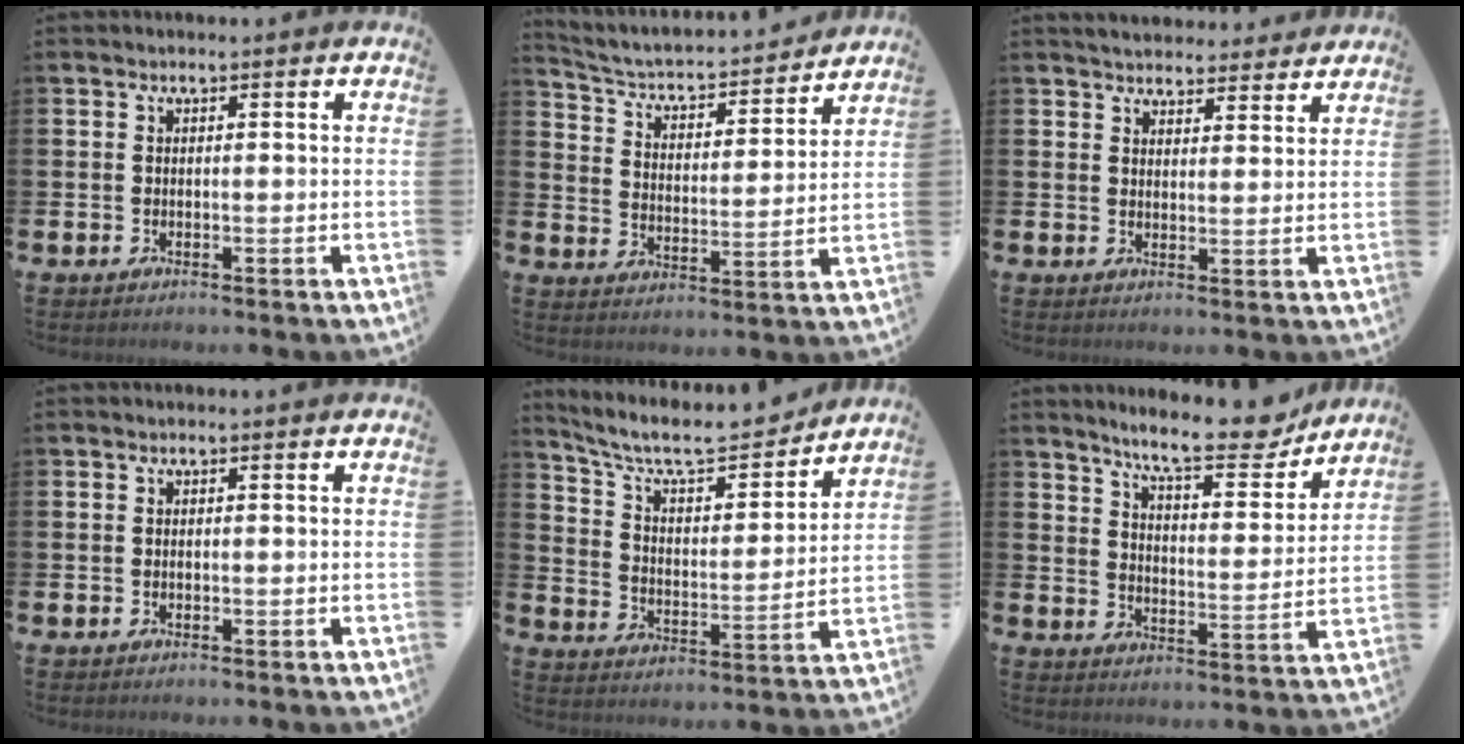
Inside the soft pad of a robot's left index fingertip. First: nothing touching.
{"total": 4.7, "force": [4.3, 1.4, 1.3], "torque": [-0.053, -0.040, 0.063]}
{"total": 4.3, "force": [4.2, 0.8, -0.1], "torque": [-0.008, -0.024, 0.076]}
{"total": 0.0}
{"total": 8.9, "force": [8.0, 2.4, 3.3], "torque": [-0.094, -0.054, 0.135]}
{"total": 10.1, "force": [9.3, 1.7, 3.8], "torque": [-0.082, -0.056, 0.161]}